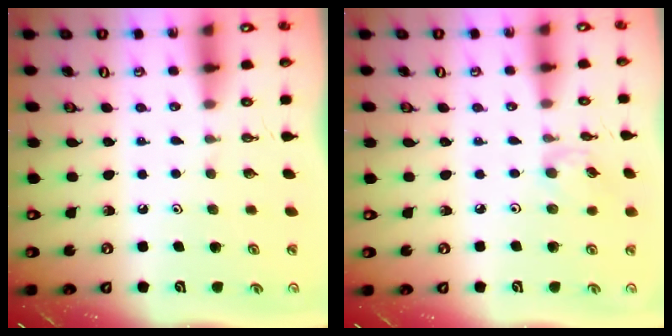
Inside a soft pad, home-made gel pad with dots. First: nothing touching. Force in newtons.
{"total": 2.6, "press": 2.6, "slide": 0.4}